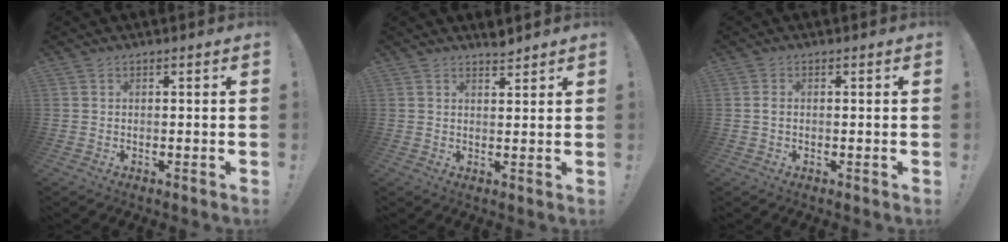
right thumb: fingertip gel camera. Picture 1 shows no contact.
{"total": 2.5, "force": [2.5, 0.1, 0.5], "torque": [0.010, -0.023, 0.041]}
{"total": 1.0, "force": [-0.2, 0.6, 0.7], "torque": [-0.022, 0.007, -0.002]}